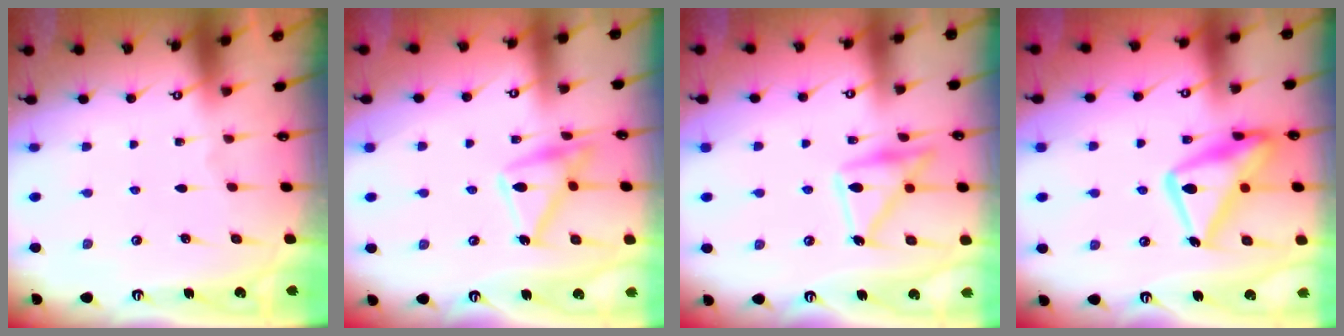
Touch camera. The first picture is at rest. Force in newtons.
{"total": 14.4, "press": 14.4, "slide": 0.7}
{"total": 15.4, "press": 15.4, "slide": 0.7}
{"total": 18.7, "press": 18.6, "slide": 1.6}